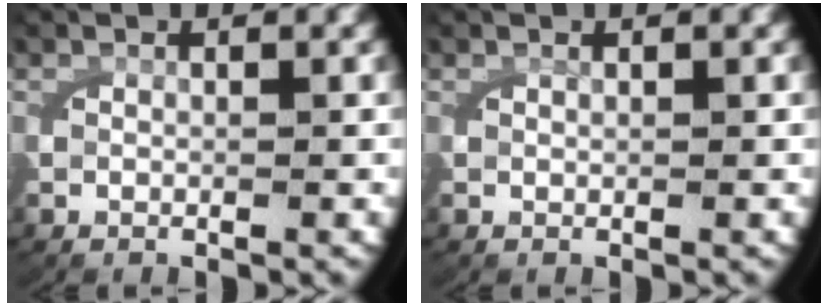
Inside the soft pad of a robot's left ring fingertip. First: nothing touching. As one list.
[{"total": 0.0}]